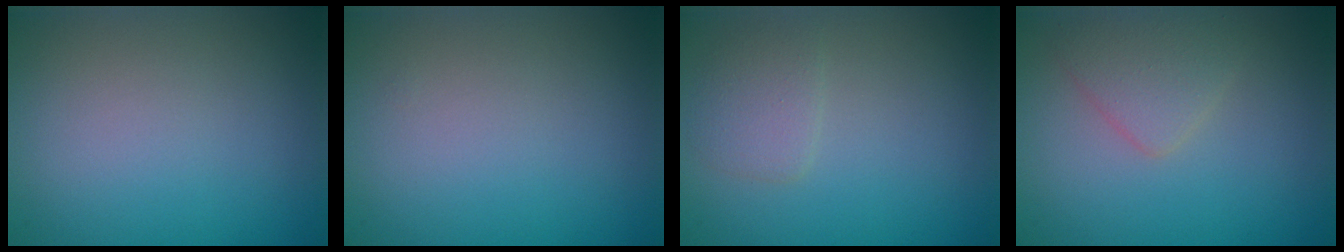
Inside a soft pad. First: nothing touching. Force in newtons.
{"total": 0.0}
{"total": 1.7, "press": 1.7, "slide": 0.0}
{"total": 2.3, "press": 2.3, "slide": 0.1}